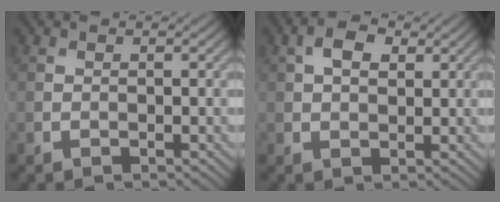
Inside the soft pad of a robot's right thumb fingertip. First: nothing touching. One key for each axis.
{"total": 4.1, "fx": 1.6, "fy": 2.4, "fz": 2.9, "tx": -0.060, "ty": 0.006, "tz": 0.025}